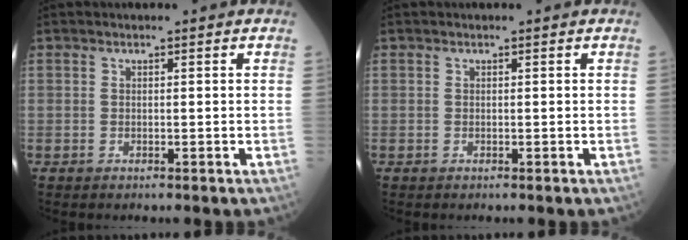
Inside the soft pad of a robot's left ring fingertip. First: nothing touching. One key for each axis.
{"total": 0.0}